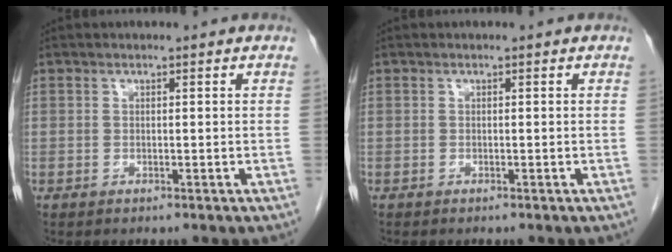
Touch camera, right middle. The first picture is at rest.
{"total": 0.0}